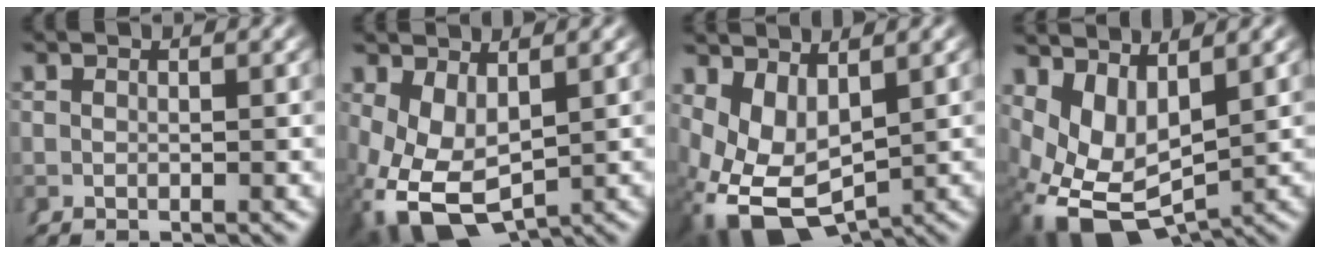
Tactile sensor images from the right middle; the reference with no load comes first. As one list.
[{"total": 9.2, "force": [-3.1, 6.4, 5.8], "torque": [-0.153, -0.073, -0.024]}, {"total": 9.4, "force": [-2.2, 6.6, 6.3], "torque": [-0.153, -0.053, -0.018]}, {"total": 10.4, "force": [-1.9, 7.8, 6.7], "torque": [-0.161, -0.055, -0.013]}]